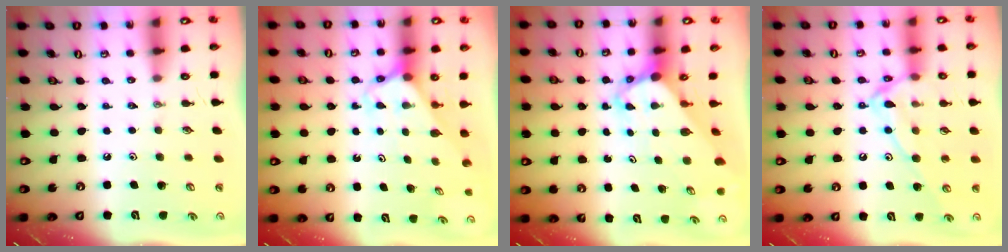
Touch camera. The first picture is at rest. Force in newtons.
{"total": 2.5, "press": 2.5, "slide": 0.2}
{"total": 4.3, "press": 4.2, "slide": 0.5}
{"total": 13.1, "press": 13.1, "slide": 0.9}